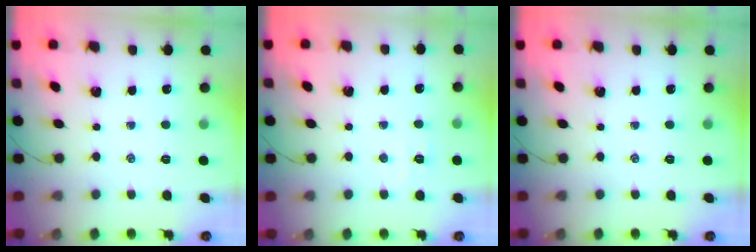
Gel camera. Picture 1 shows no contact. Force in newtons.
{"total": 3.6, "press": 3.5, "slide": 1.0}
{"total": 0.0}